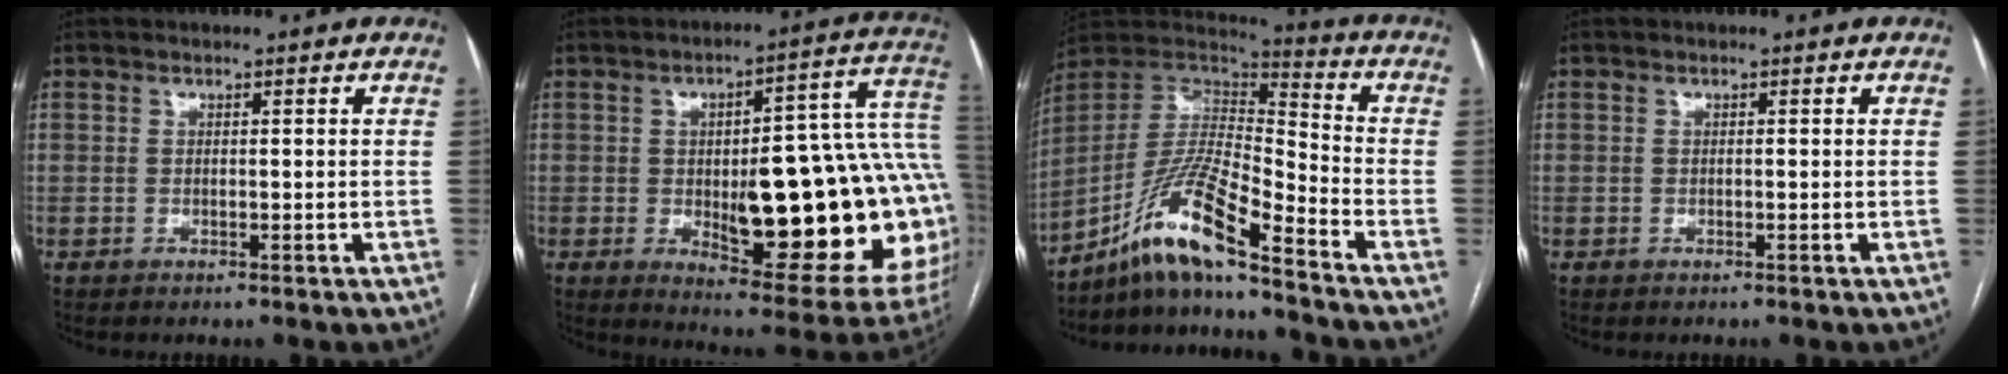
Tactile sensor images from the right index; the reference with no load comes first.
{"total": 28.6, "force": [-2.0, 6.8, 27.7], "torque": [-0.272, 0.028, -0.010]}
{"total": 13.6, "force": [-10.3, 0.1, 8.9], "torque": [-0.172, 0.009, -0.191]}
{"total": 0.0}